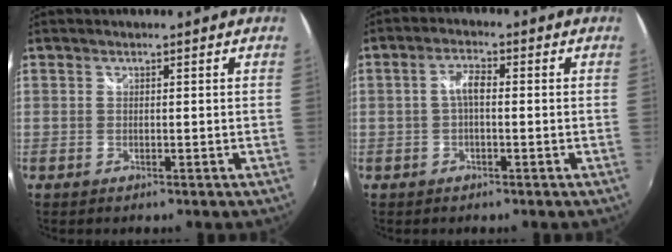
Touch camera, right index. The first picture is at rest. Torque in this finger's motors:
{"motor_torque": [1.10, 0.17, 0.33, 0.08]}